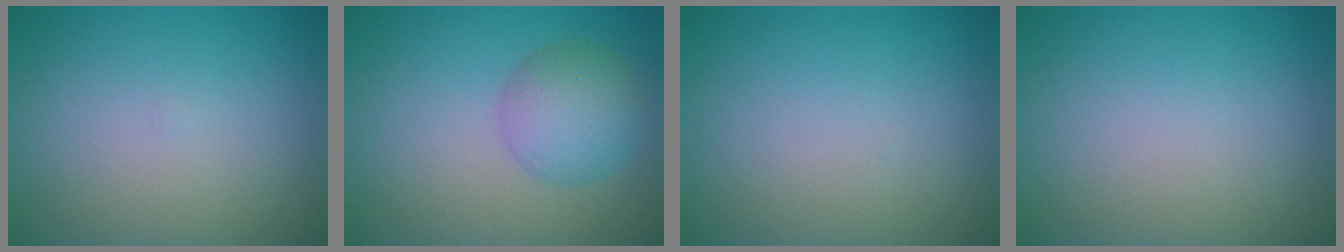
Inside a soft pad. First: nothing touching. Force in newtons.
{"total": 4.2, "press": 4.2, "slide": 0.1}
{"total": 0.0}
{"total": 0.0}